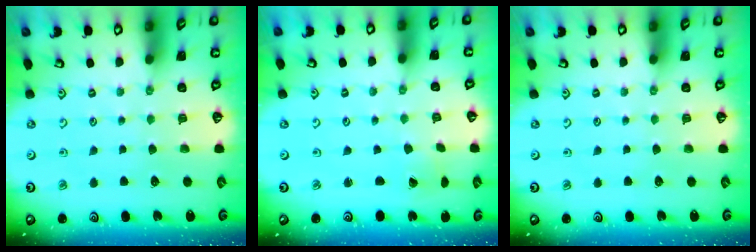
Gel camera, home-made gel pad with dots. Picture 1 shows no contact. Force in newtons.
{"total": 0.7, "press": 0.7, "slide": 0.0}
{"total": 0.0}